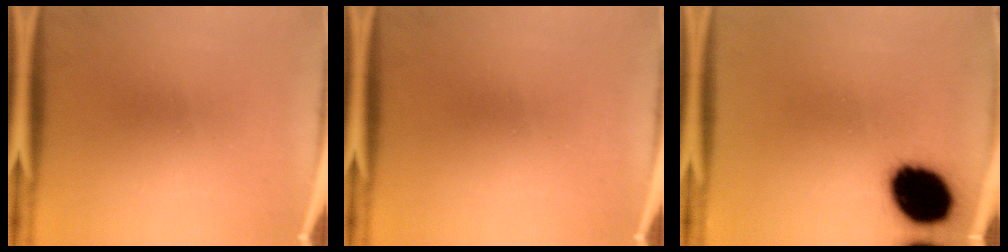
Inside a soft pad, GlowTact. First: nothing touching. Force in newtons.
{"total": 0.0}
{"total": 17.6}